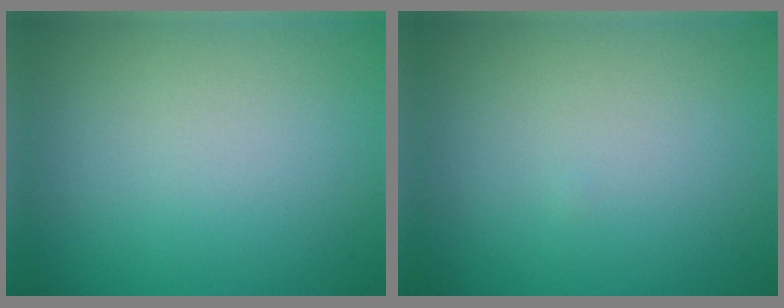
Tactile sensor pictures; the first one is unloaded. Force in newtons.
{"total": 0.0}